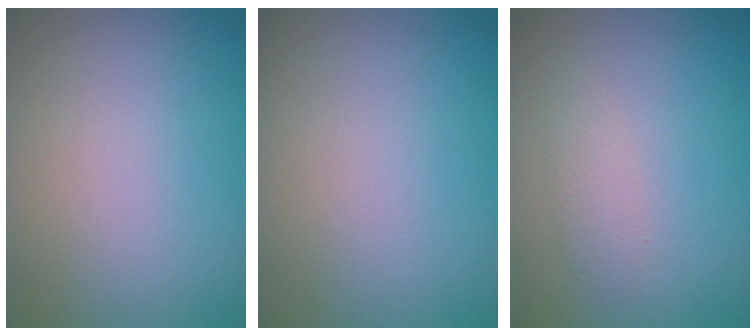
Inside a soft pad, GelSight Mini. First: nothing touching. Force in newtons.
{"total": 0.0}
{"total": 1.3, "press": 1.3, "slide": 0.1}